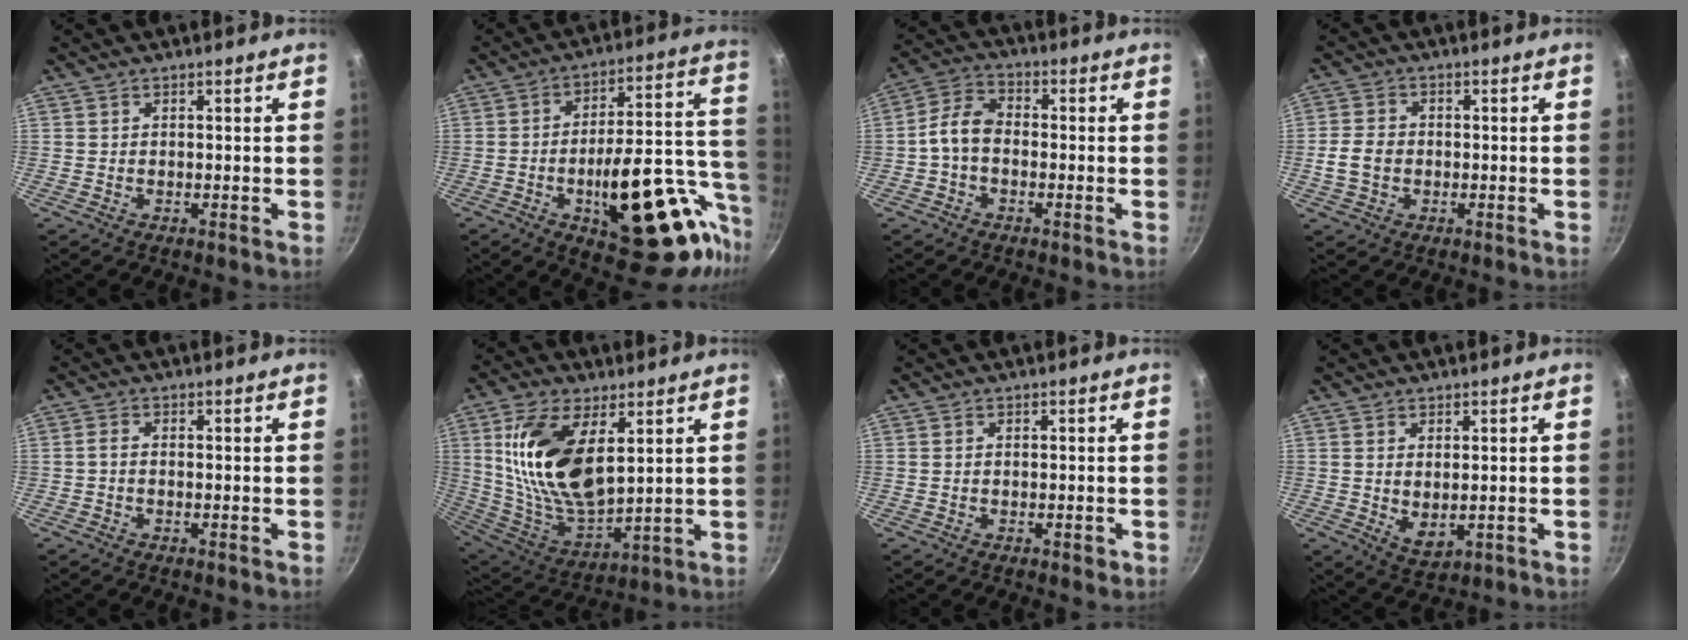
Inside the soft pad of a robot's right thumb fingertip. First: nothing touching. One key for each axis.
{"total": 26.7, "fx": -9.2, "fy": 11.4, "fz": 22.4, "tx": -0.254, "ty": 0.043, "tz": -0.122}
{"total": 6.4, "fx": -1.2, "fy": 4.3, "fz": 4.7, "tx": -0.087, "ty": 0.029, "tz": -0.037}
{"total": 5.4, "fx": -0.8, "fy": 4.3, "fz": 3.2, "tx": -0.052, "ty": 0.011, "tz": -0.020}
{"total": 1.4, "fx": -0.4, "fy": 0.6, "fz": 1.2, "tx": -0.034, "ty": 0.008, "tz": -0.012}
{"total": 19.7, "fx": 5.9, "fy": 9.9, "fz": 16.0, "tx": -0.297, "ty": -0.036, "tz": 0.125}
{"total": 1.4, "fx": -0.5, "fy": 0.7, "fz": 1.0, "tx": -0.013, "ty": 0.001, "tz": -0.008}
{"total": 4.6, "fx": 0.2, "fy": 2.6, "fz": 3.8, "tx": -0.060, "ty": -0.015, "tz": 0.013}